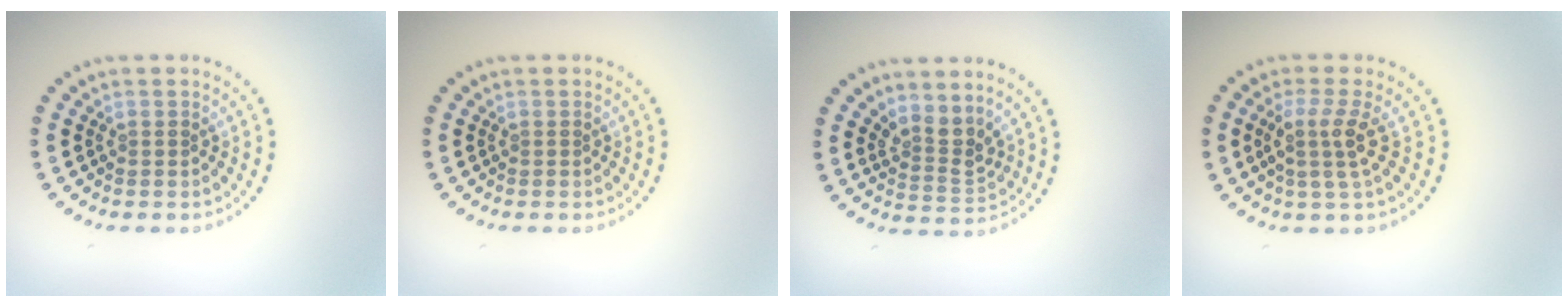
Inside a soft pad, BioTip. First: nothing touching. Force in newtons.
{"total": 0.0}
{"total": 2.8, "press": 2.0, "slide": 1.9}
{"total": 2.8, "press": 2.1, "slide": 1.8}